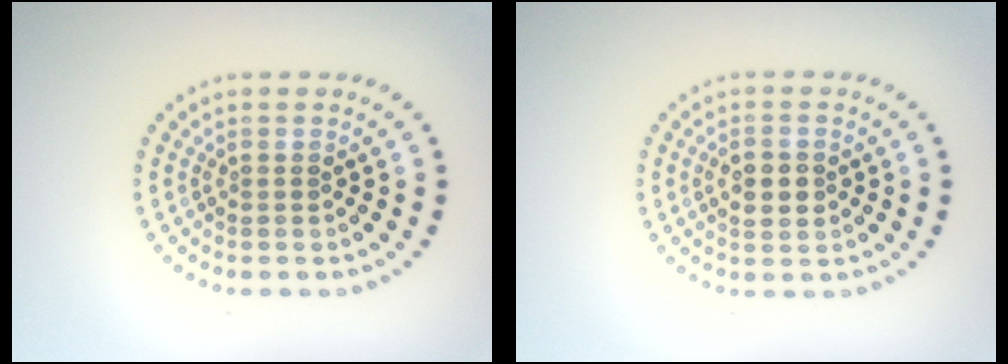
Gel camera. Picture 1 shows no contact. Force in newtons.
{"total": 2.7, "press": 2.7, "slide": 0.1}